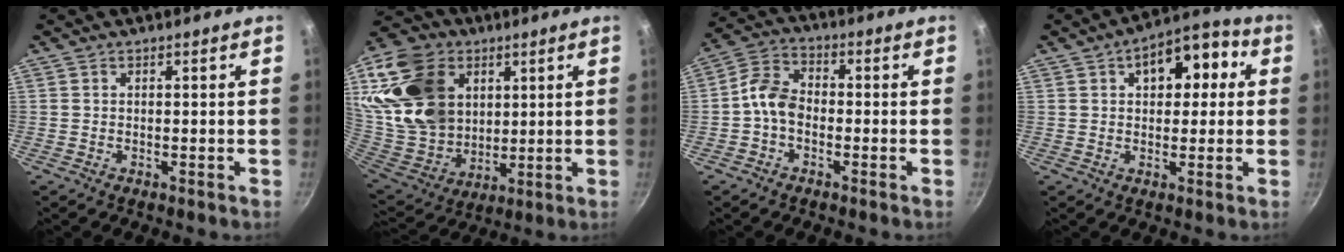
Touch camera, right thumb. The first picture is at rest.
{"total": 22.9, "force": [8.0, 17.2, 12.9], "torque": [-0.230, -0.028, 0.161]}
{"total": 6.7, "force": [-1.5, 4.8, 4.4], "torque": [-0.075, 0.029, -0.044]}
{"total": 11.7, "force": [3.1, 7.2, 8.7], "torque": [-0.083, 0.027, 0.033]}